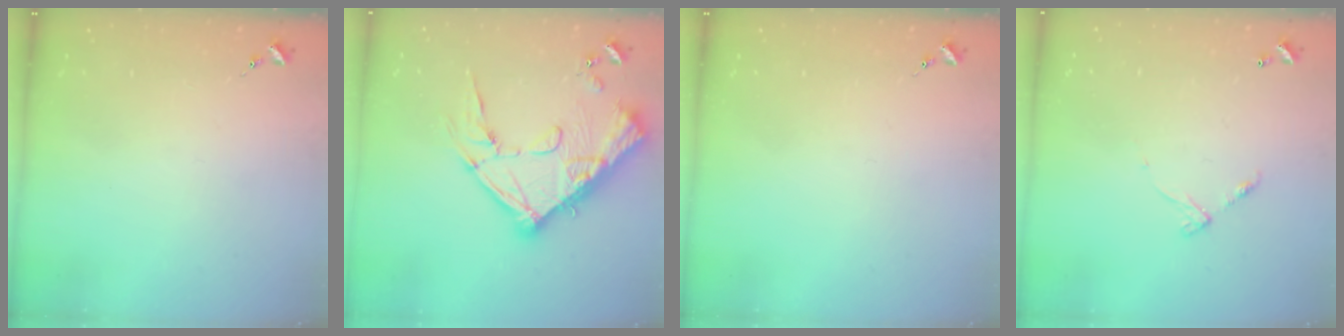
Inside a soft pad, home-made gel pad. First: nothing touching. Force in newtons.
{"total": 20.7, "press": 20.6, "slide": 2.2}
{"total": 0.0}
{"total": 6.2, "press": 6.2, "slide": 0.4}